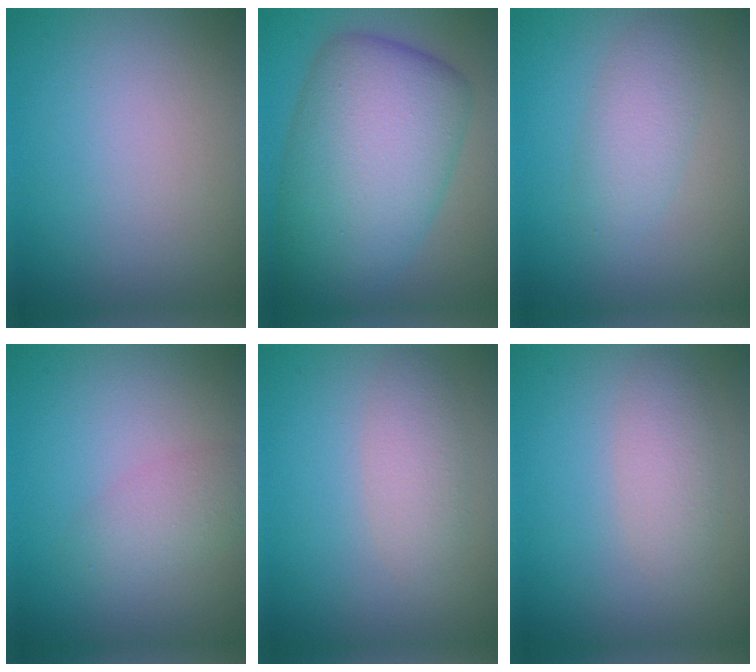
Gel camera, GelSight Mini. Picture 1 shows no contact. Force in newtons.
{"total": 11.4, "press": 11.4, "slide": 0.2}
{"total": 2.5, "press": 2.5, "slide": 0.2}
{"total": 2.2, "press": 2.2, "slide": 0.2}
{"total": 2.3, "press": 2.3, "slide": 0.1}
{"total": 2.3, "press": 2.3, "slide": 0.1}